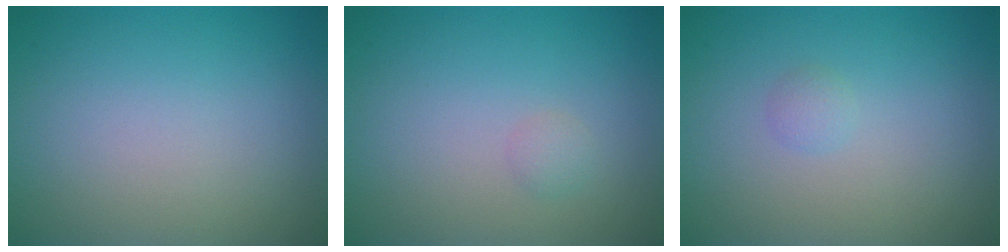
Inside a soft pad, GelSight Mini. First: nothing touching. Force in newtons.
{"total": 0.8, "press": 0.8, "slide": 0.0}
{"total": 0.8, "press": 0.8, "slide": 0.1}